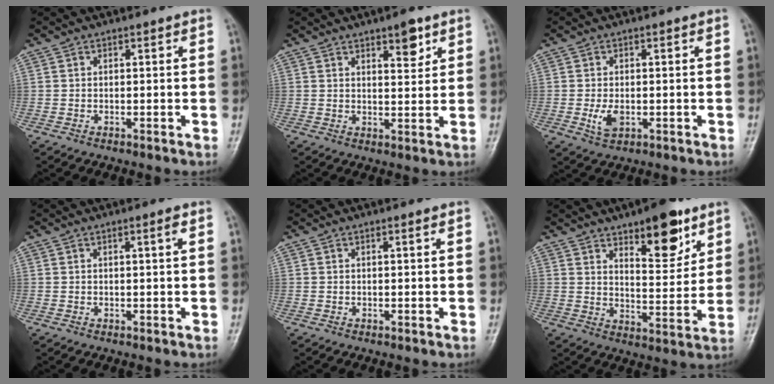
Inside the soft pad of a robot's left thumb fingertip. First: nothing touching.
{"total": 4.9, "force": [3.0, 1.8, 3.4], "torque": [-0.035, -0.019, 0.043]}
{"total": 3.5, "force": [-0.6, 2.1, 2.8], "torque": [-0.053, -0.007, -0.008]}
{"total": 1.4, "force": [0.6, -0.1, 1.3], "torque": [-0.023, -0.002, 0.010]}
{"total": 0.6, "force": [0.3, -0.1, 0.5], "torque": [-0.012, -0.001, 0.007]}
{"total": 12.5, "force": [7.6, 4.9, 8.6], "torque": [-0.093, -0.049, 0.117]}